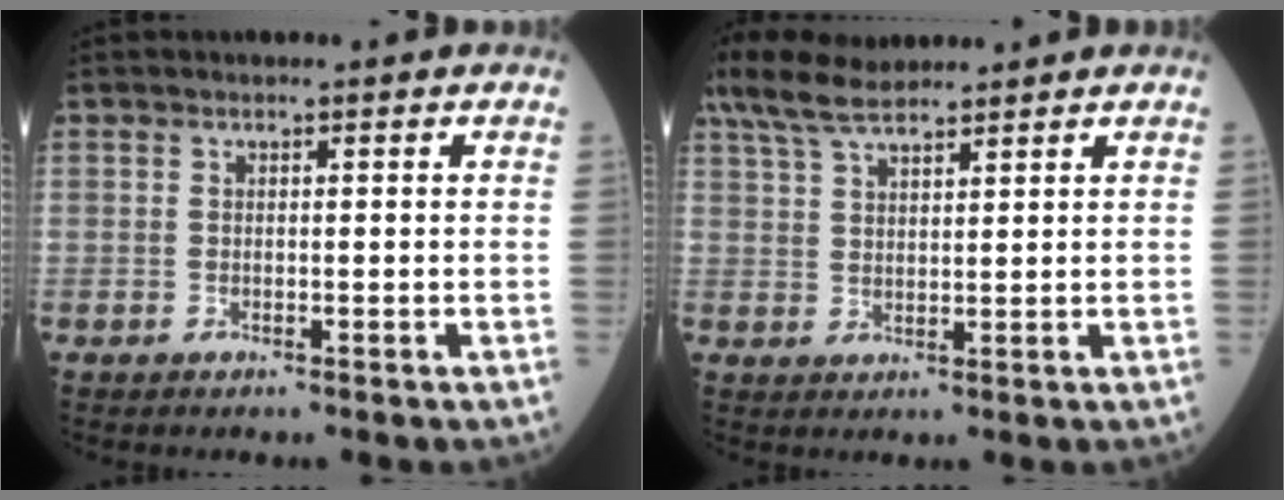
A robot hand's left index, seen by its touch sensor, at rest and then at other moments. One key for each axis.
{"total": 7.8, "fx": 6.6, "fy": 1.7, "fz": 3.9, "tx": -0.087, "ty": 0.025, "tz": 0.128}